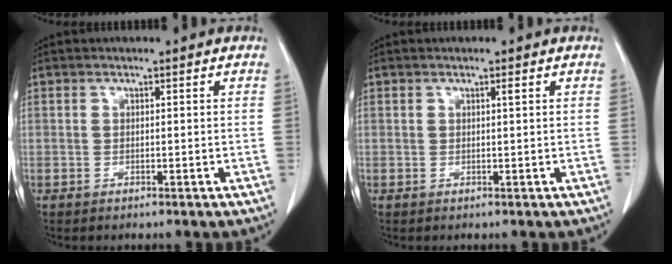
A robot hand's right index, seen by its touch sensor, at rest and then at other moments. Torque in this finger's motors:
{"motor_torque": [0.14, -0.06, 0.00, 0.01]}